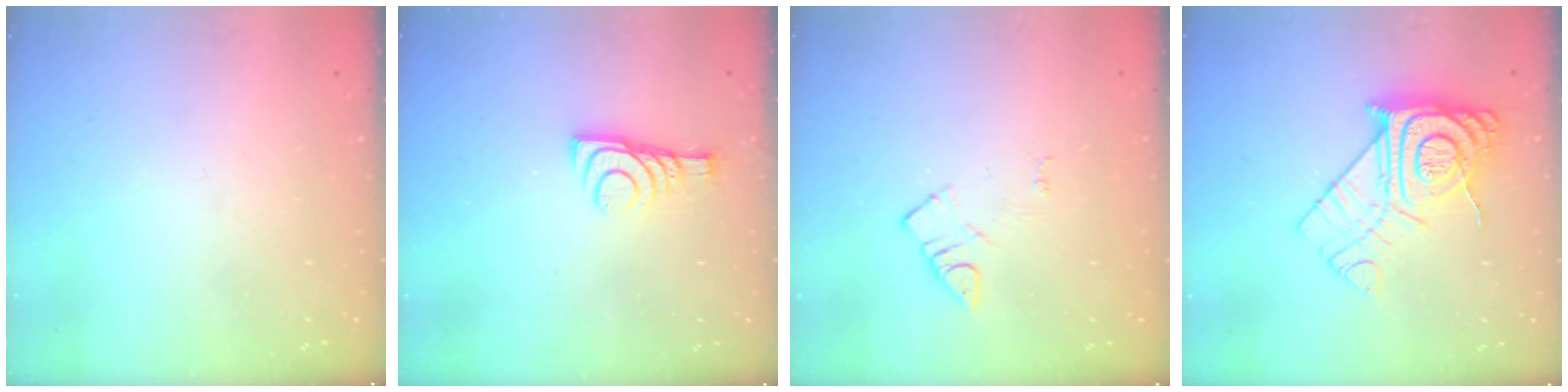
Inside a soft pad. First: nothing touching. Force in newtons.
{"total": 9.2, "press": 9.2, "slide": 0.2}
{"total": 4.5, "press": 4.4, "slide": 0.7}
{"total": 13.5, "press": 13.5, "slide": 1.1}